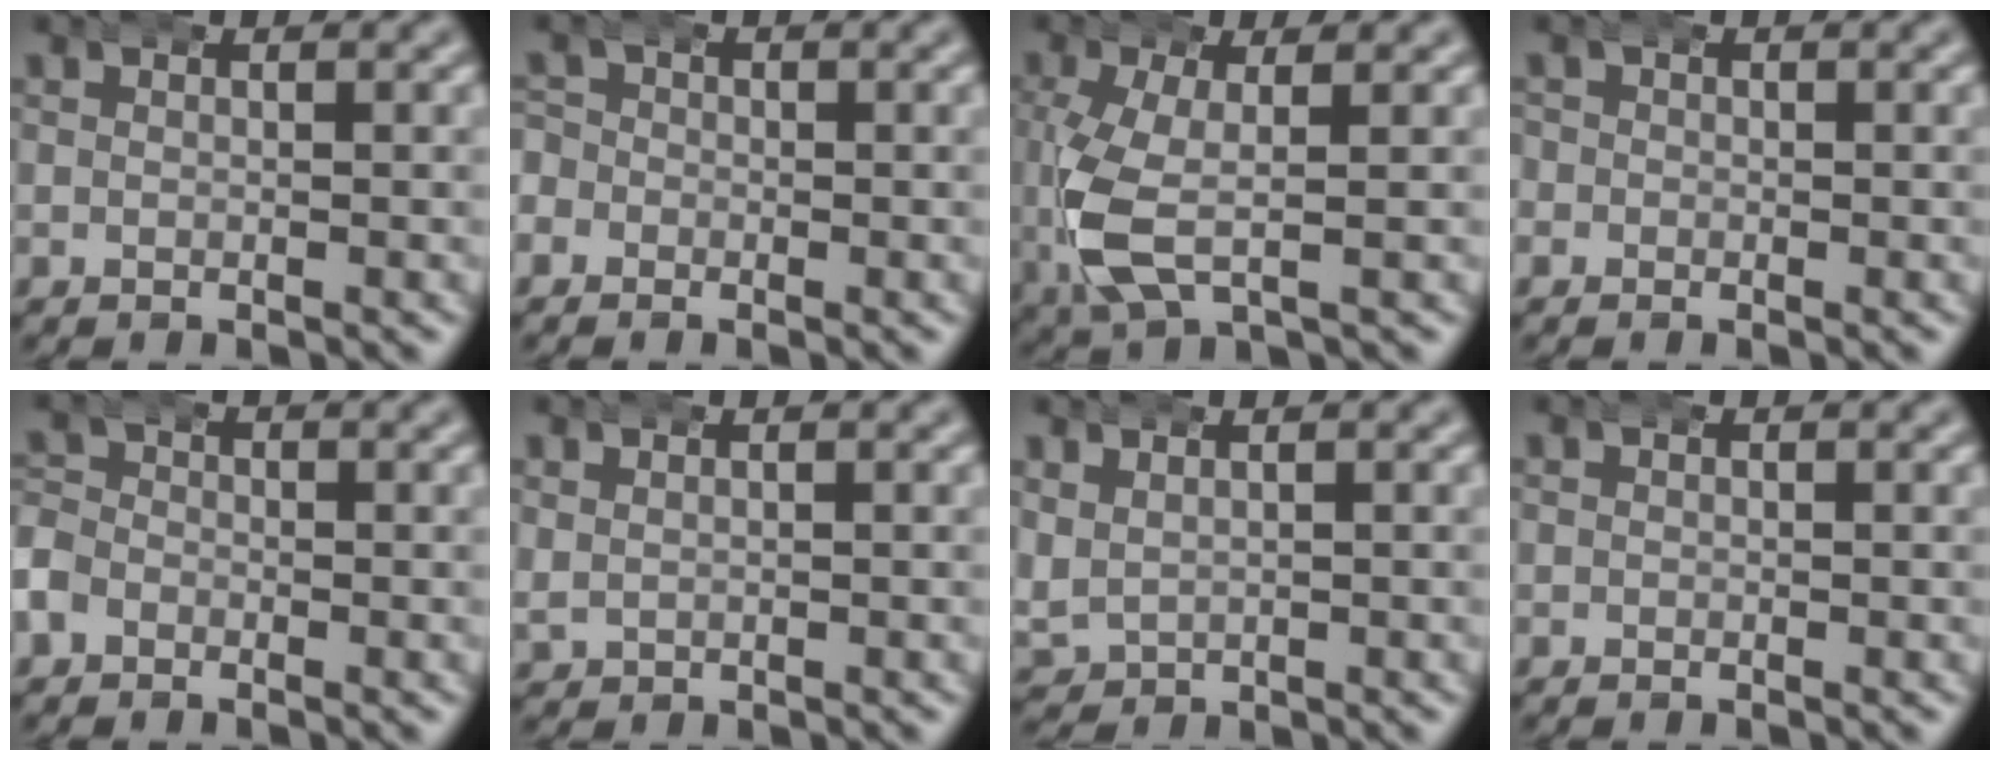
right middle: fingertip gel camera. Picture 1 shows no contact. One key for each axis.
{"total": 2.2, "fx": -0.6, "fy": 2.1, "fz": 0.3, "tx": -0.010, "ty": 0.000, "tz": -0.023}
{"total": 6.0, "fx": -0.8, "fy": 3.3, "fz": 4.9, "tx": -0.130, "ty": -0.014, "tz": 0.000}
{"total": 0.9, "fx": -0.2, "fy": 0.9, "fz": 0.0, "tx": -0.004, "ty": 0.002, "tz": -0.009}
{"total": 2.6, "fx": -1.2, "fy": 2.2, "fz": 0.6, "tx": -0.025, "ty": -0.006, "tz": -0.027}
{"total": 1.4, "fx": 0.6, "fy": 1.1, "fz": 0.6, "tx": -0.013, "ty": 0.000, "tz": 0.016}
{"total": 3.3, "fx": 0.5, "fy": 3.1, "fz": 1.3, "tx": -0.041, "ty": -0.010, "tz": 0.016}
{"total": 0.0}